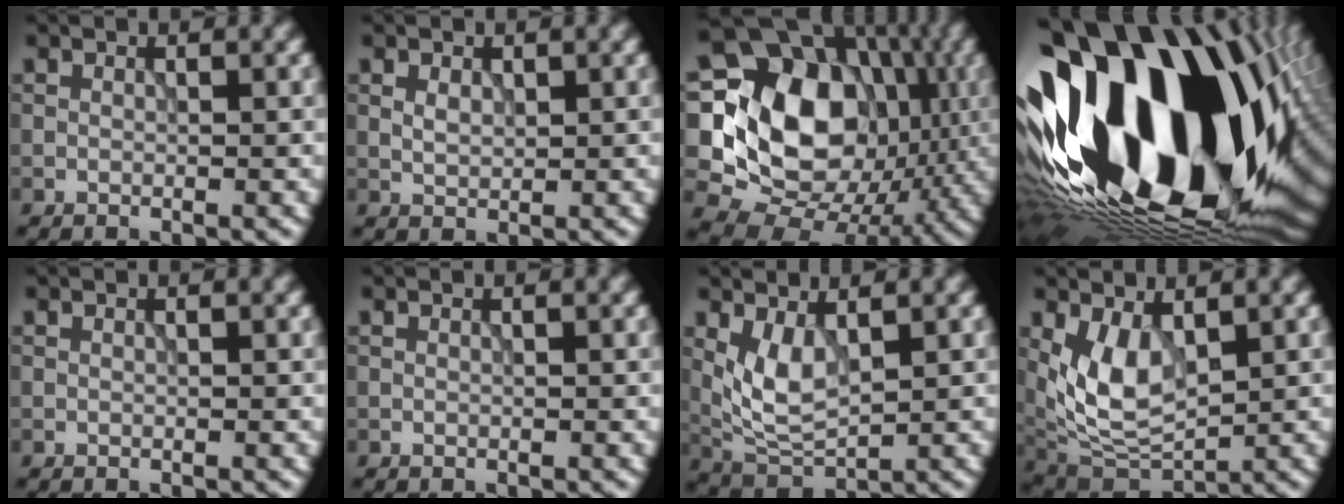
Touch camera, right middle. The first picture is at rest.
{"total": 1.3, "force": [0.4, 0.9, 0.9], "torque": [-0.019, -0.002, 0.008]}
{"total": 15.2, "force": [0.7, 12.1, 9.1], "torque": [-0.155, -0.002, -0.001]}
{"total": 22.3, "force": [-0.2, 12.6, 18.4], "torque": [-0.326, -0.035, -0.007]}
{"total": 0.0}
{"total": 0.0}
{"total": 3.9, "force": [1.1, 1.9, 3.2], "torque": [-0.074, -0.007, 0.027]}
{"total": 5.3, "force": [1.1, 2.9, 4.3], "torque": [-0.092, -0.013, 0.028]}